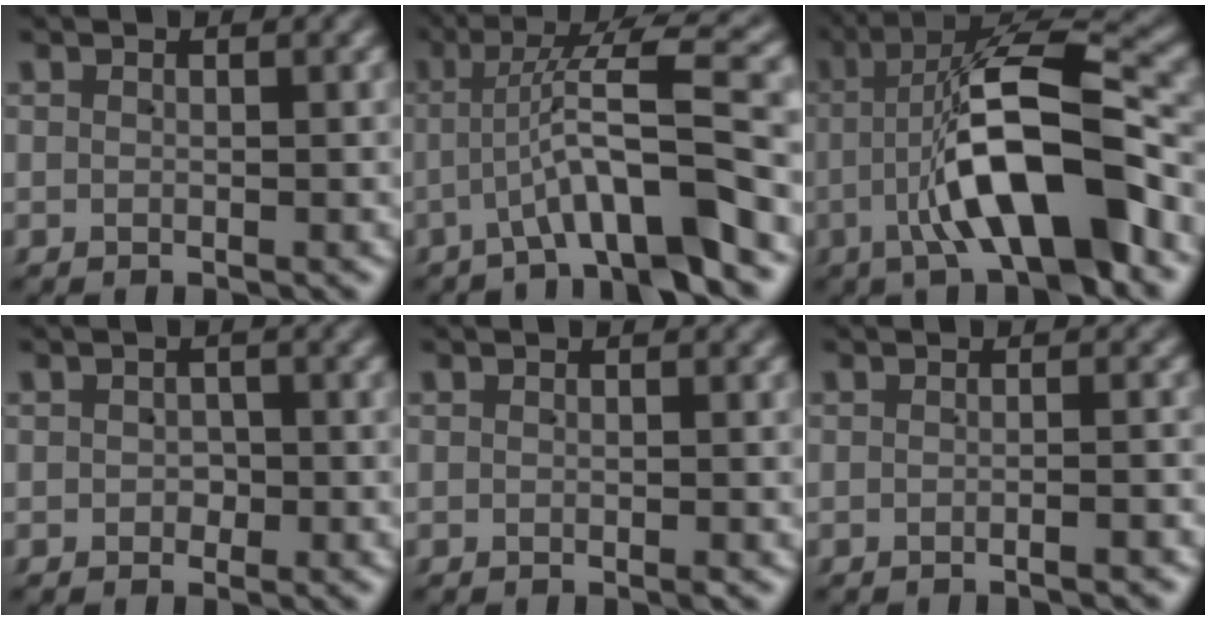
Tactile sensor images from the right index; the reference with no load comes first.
{"total": 7.9, "force": [-0.6, 1.6, 7.7], "torque": [-0.112, 0.013, -0.010]}
{"total": 10.7, "force": [-1.5, 3.6, 10.0], "torque": [-0.158, 0.001, -0.021]}
{"total": 1.1, "force": [-0.6, 0.9, 0.0], "torque": [0.014, 0.002, -0.011]}
{"total": 0.0}
{"total": 1.1, "force": [-0.9, -0.2, 0.5], "torque": [-0.003, 0.010, -0.022]}